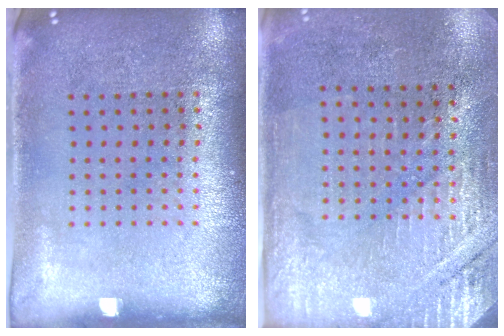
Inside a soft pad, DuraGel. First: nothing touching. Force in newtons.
{"total": 2.8, "press": 2.7, "slide": 0.9}